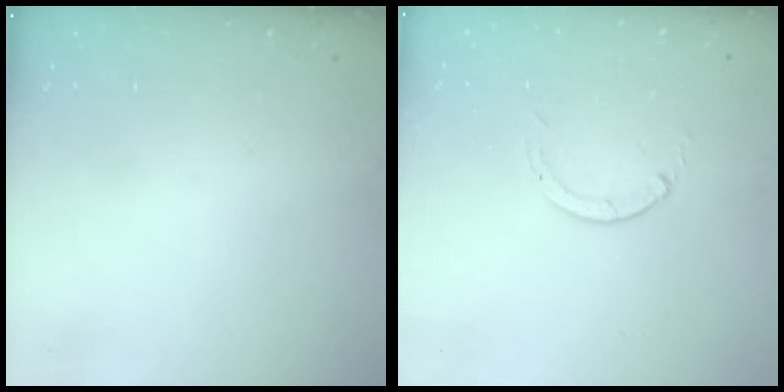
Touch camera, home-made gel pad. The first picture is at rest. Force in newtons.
{"total": 0.6, "press": 0.5, "slide": 0.1}